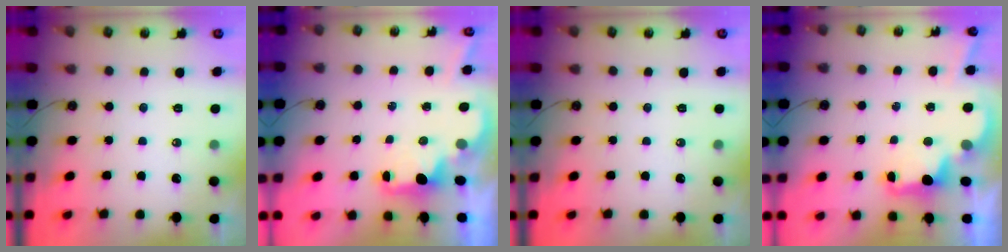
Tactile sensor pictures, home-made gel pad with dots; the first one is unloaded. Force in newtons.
{"total": 1.7, "press": 1.6, "slide": 0.7}
{"total": 0.0}
{"total": 2.5, "press": 2.4, "slide": 0.8}